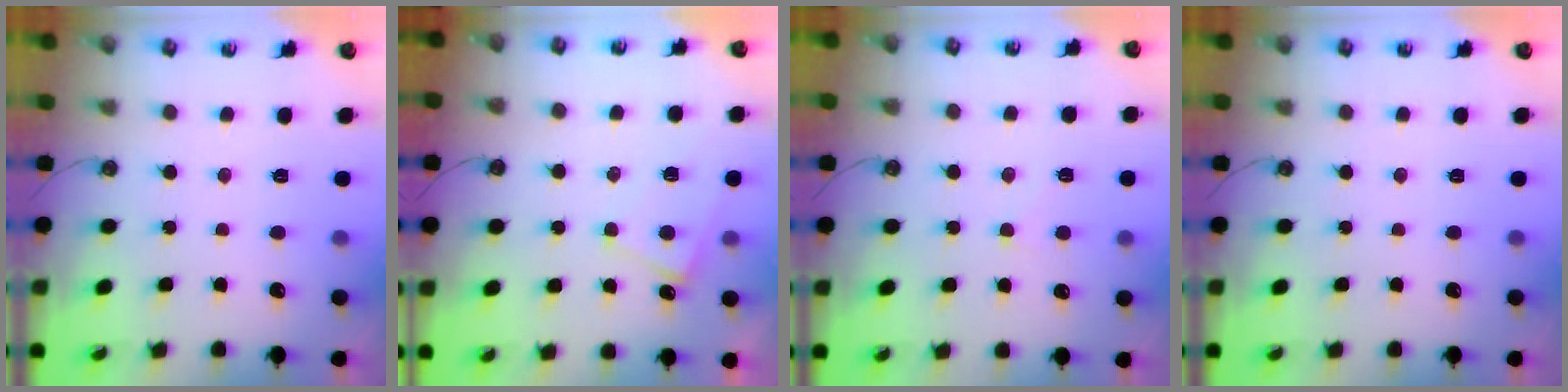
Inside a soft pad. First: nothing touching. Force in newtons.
{"total": 2.6, "press": 2.5, "slide": 0.5}
{"total": 0.9, "press": 0.4, "slide": 0.8}
{"total": 0.0}